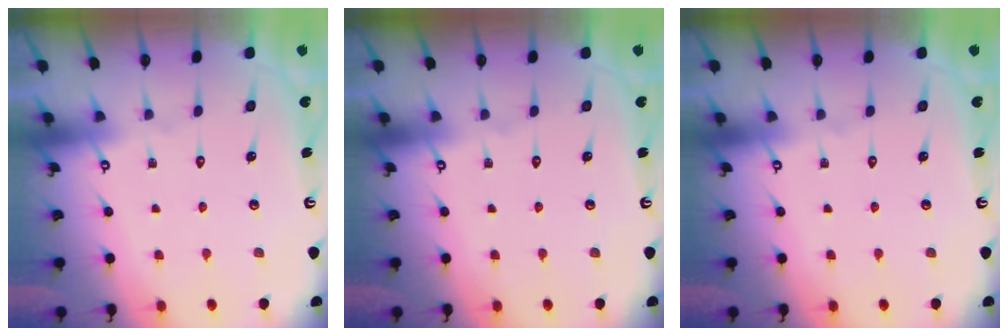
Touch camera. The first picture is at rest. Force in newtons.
{"total": 0.0}
{"total": 0.0}